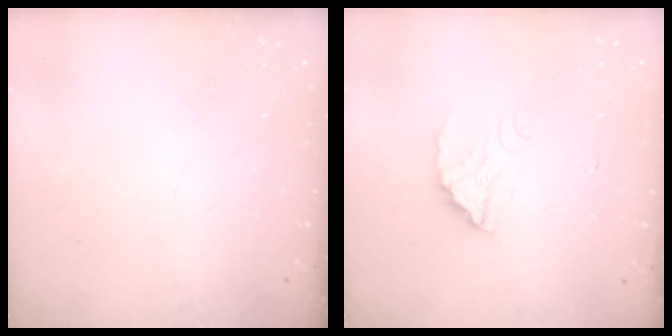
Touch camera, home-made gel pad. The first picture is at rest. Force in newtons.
{"total": 2.2, "press": 2.2, "slide": 0.2}